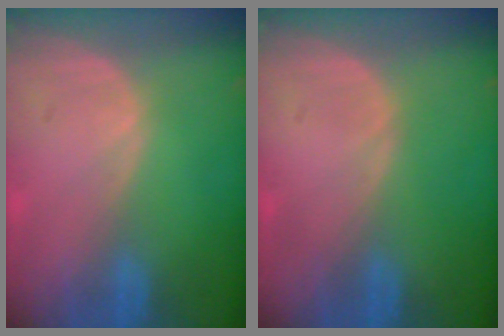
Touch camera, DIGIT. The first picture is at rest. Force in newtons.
{"total": 0.0}